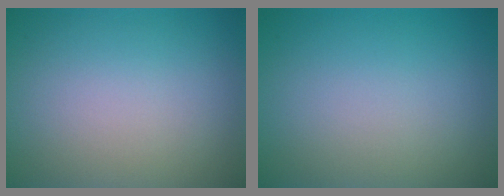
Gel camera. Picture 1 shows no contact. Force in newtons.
{"total": 0.0}